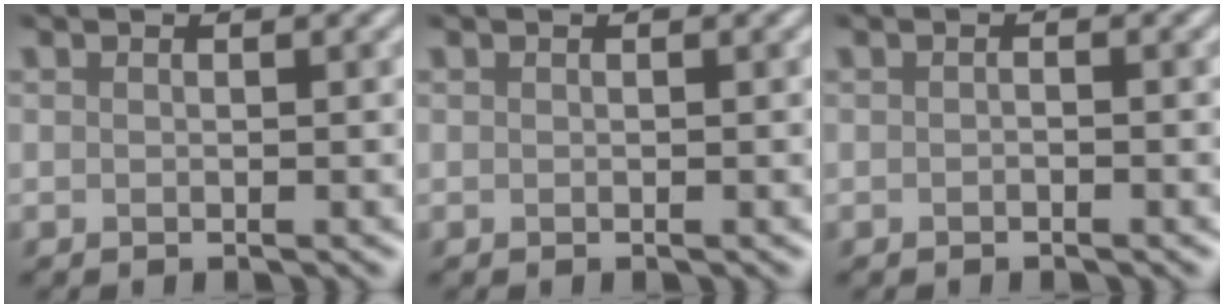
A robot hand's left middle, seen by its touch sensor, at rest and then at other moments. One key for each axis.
{"total": 0.0}
{"total": 0.6, "fx": -0.5, "fy": -0.3, "fz": -0.2, "tx": -0.006, "ty": 0.006, "tz": 0.006}